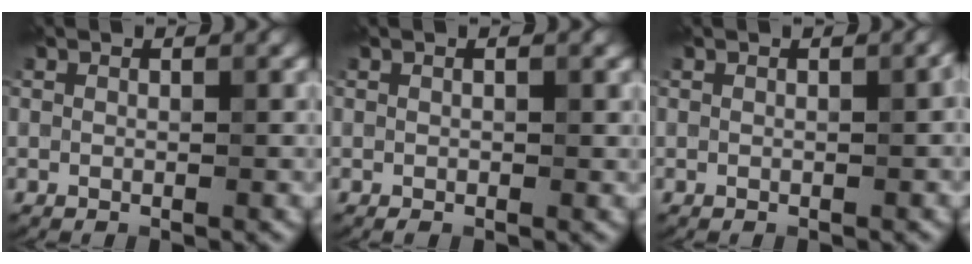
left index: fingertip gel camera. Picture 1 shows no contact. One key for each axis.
{"total": 0.6, "fx": 0.0, "fy": 0.3, "fz": 0.5, "tx": -0.008, "ty": -0.001, "tz": 0.001}
{"total": 0.6, "fx": 0.0, "fy": 0.1, "fz": 0.6, "tx": -0.007, "ty": 0.004, "tz": 0.002}